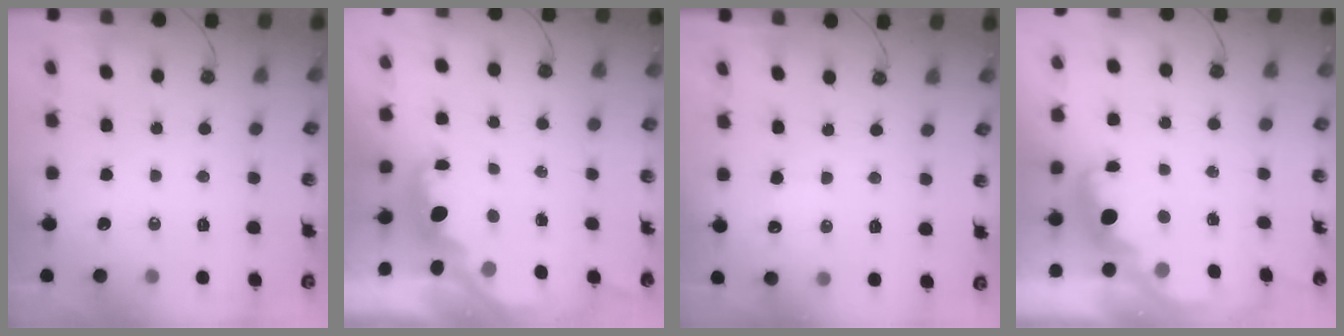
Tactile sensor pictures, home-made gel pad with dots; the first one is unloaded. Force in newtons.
{"total": 1.6, "press": 1.4, "slide": 0.7}
{"total": 6.2, "press": 6.1, "slide": 0.9}
{"total": 2.8, "press": 2.7, "slide": 0.6}